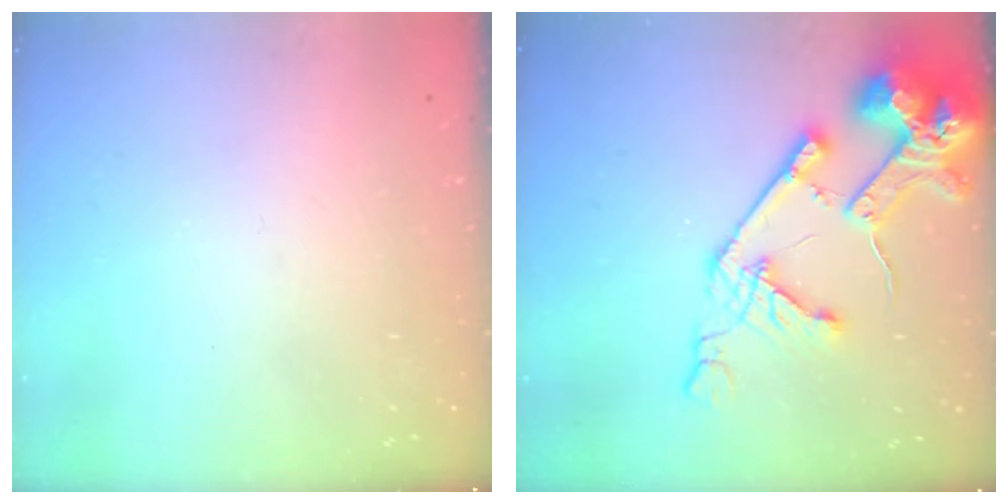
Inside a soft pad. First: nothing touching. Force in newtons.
{"total": 20.2, "press": 20.0, "slide": 2.4}